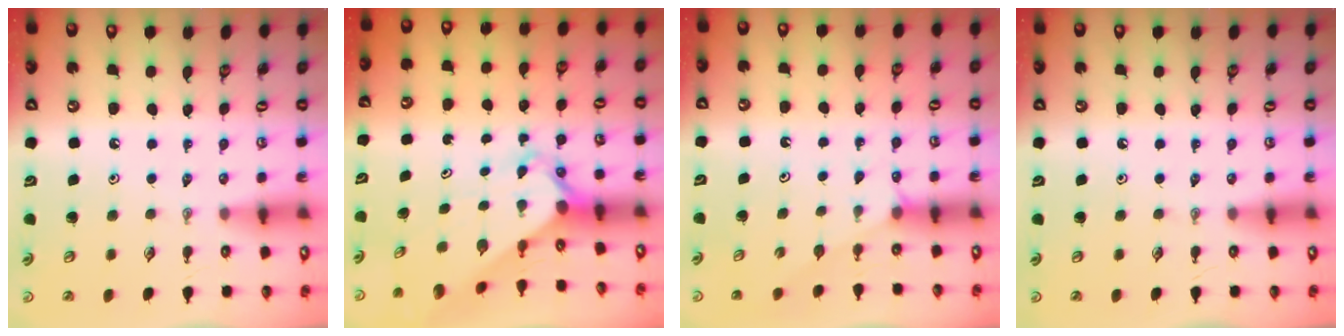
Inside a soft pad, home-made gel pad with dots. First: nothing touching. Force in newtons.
{"total": 2.6, "press": 2.6, "slide": 0.2}
{"total": 2.6, "press": 2.5, "slide": 0.5}
{"total": 0.0}